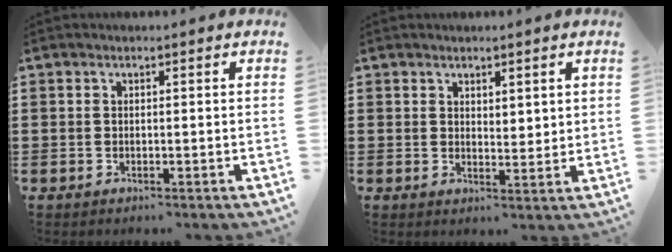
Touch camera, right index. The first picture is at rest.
{"total": 2.2, "force": [1.9, 1.0, 0.3], "torque": [-0.010, 0.006, 0.037]}